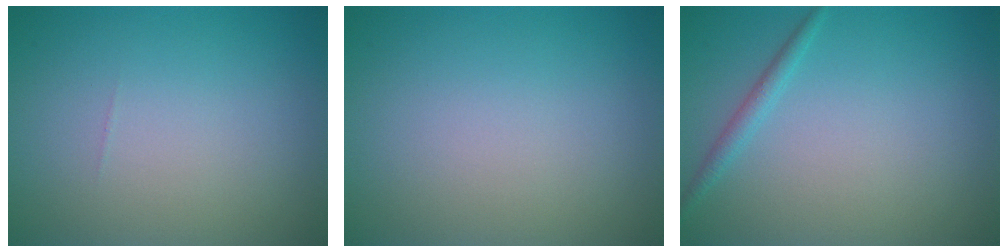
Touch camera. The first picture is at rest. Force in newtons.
{"total": 0.0}
{"total": 1.3, "press": 1.3, "slide": 0.0}